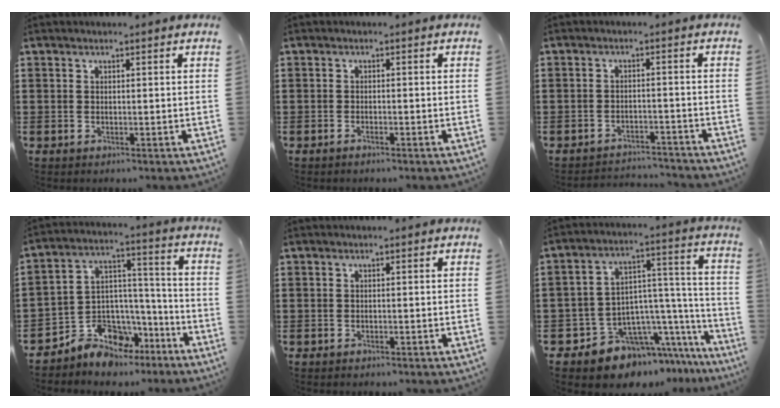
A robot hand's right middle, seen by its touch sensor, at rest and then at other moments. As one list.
[{"total": 0.8, "force": [-0.6, 0.0, 0.4], "torque": [-0.012, -0.005, -0.011]}, {"total": 2.9, "force": [-2.9, 0.3, -0.2], "torque": [-0.004, 0.002, -0.064]}, {"total": 8.0, "force": [-6.8, 4.2, 0.1], "torque": [-0.013, 0.015, -0.130]}, {"total": 0.6, "force": [-0.6, 0.1, 0.0], "torque": [-0.001, 0.000, -0.013]}, {"total": 9.3, "force": [-7.1, 5.5, 2.4], "torque": [-0.057, 0.004, -0.128]}]